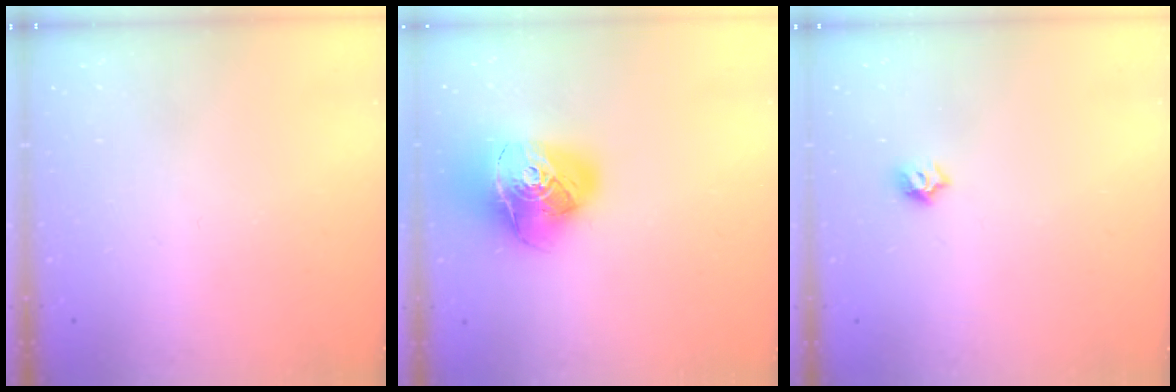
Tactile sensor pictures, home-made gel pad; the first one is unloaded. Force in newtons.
{"total": 18.9, "press": 18.8, "slide": 2.1}
{"total": 5.7, "press": 5.6, "slide": 0.7}